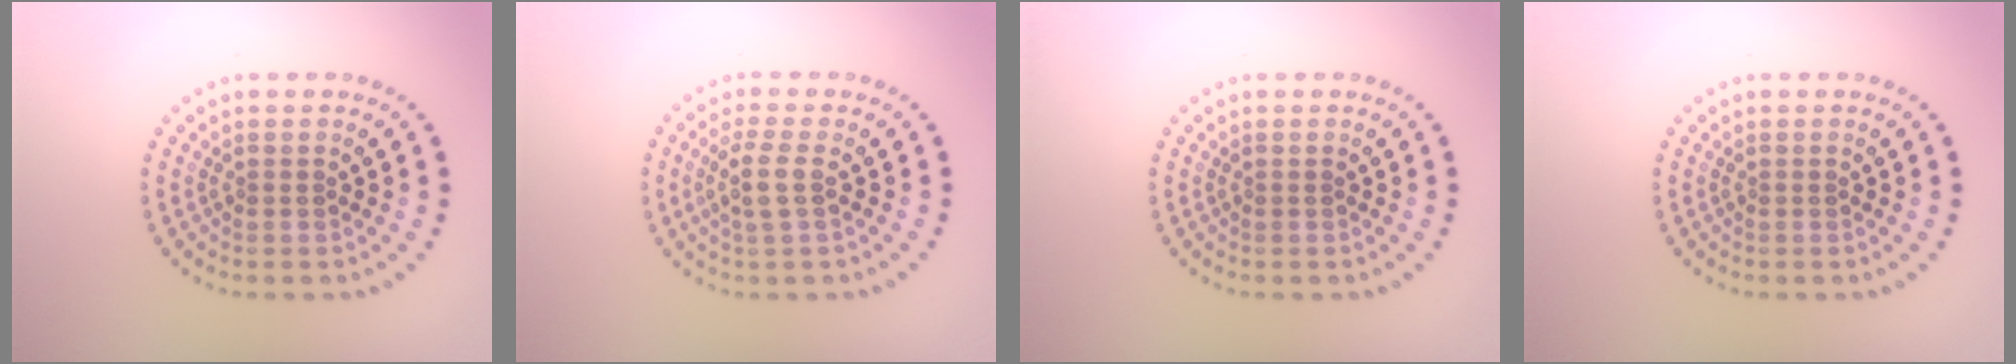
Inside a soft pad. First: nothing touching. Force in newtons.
{"total": 2.3, "press": 2.0, "slide": 1.1}
{"total": 0.0}
{"total": 0.0}